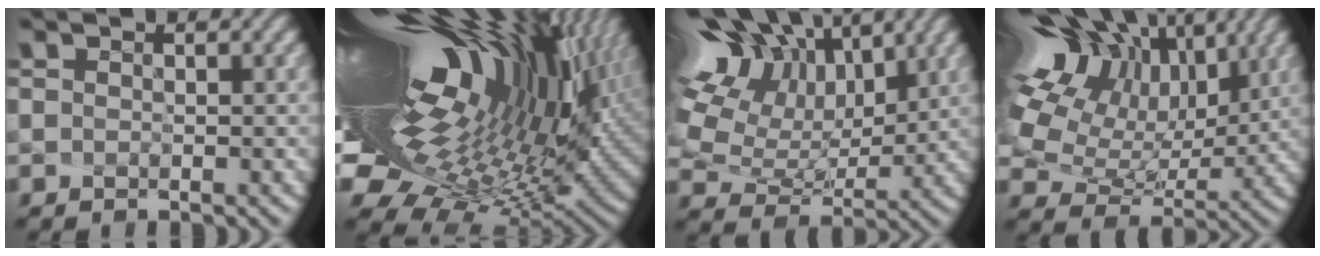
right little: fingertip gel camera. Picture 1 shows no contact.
{"total": 18.6, "force": [5.2, 7.5, 16.3], "torque": [-0.294, -0.001, 0.097]}
{"total": 12.3, "force": [6.1, 7.2, 7.9], "torque": [-0.182, 0.024, 0.121]}
{"total": 16.7, "force": [7.3, 9.9, 11.3], "torque": [-0.243, 0.021, 0.146]}